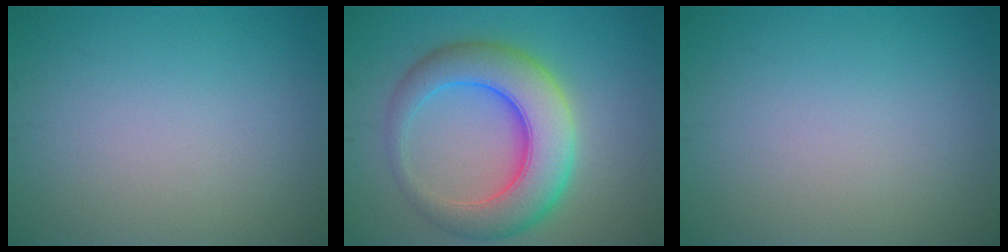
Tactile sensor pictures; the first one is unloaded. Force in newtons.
{"total": 8.5, "press": 8.5, "slide": 0.3}
{"total": 0.0}